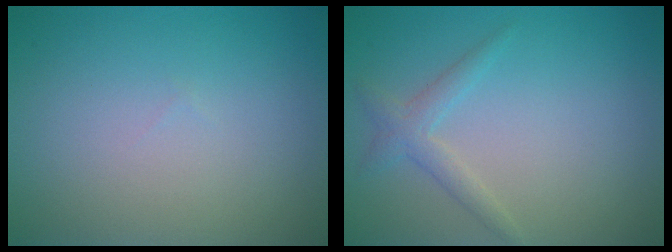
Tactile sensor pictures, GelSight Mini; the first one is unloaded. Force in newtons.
{"total": 1.8, "press": 1.8, "slide": 0.1}